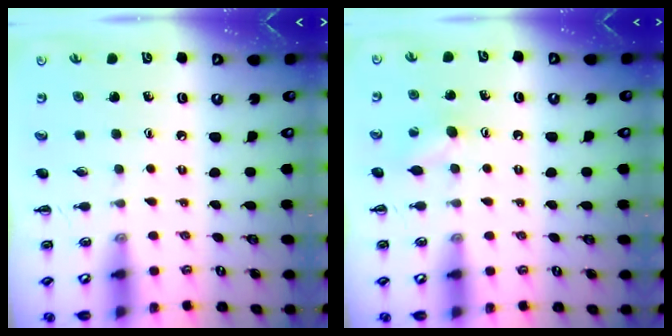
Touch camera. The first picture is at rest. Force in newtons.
{"total": 6.2, "press": 6.0, "slide": 1.5}